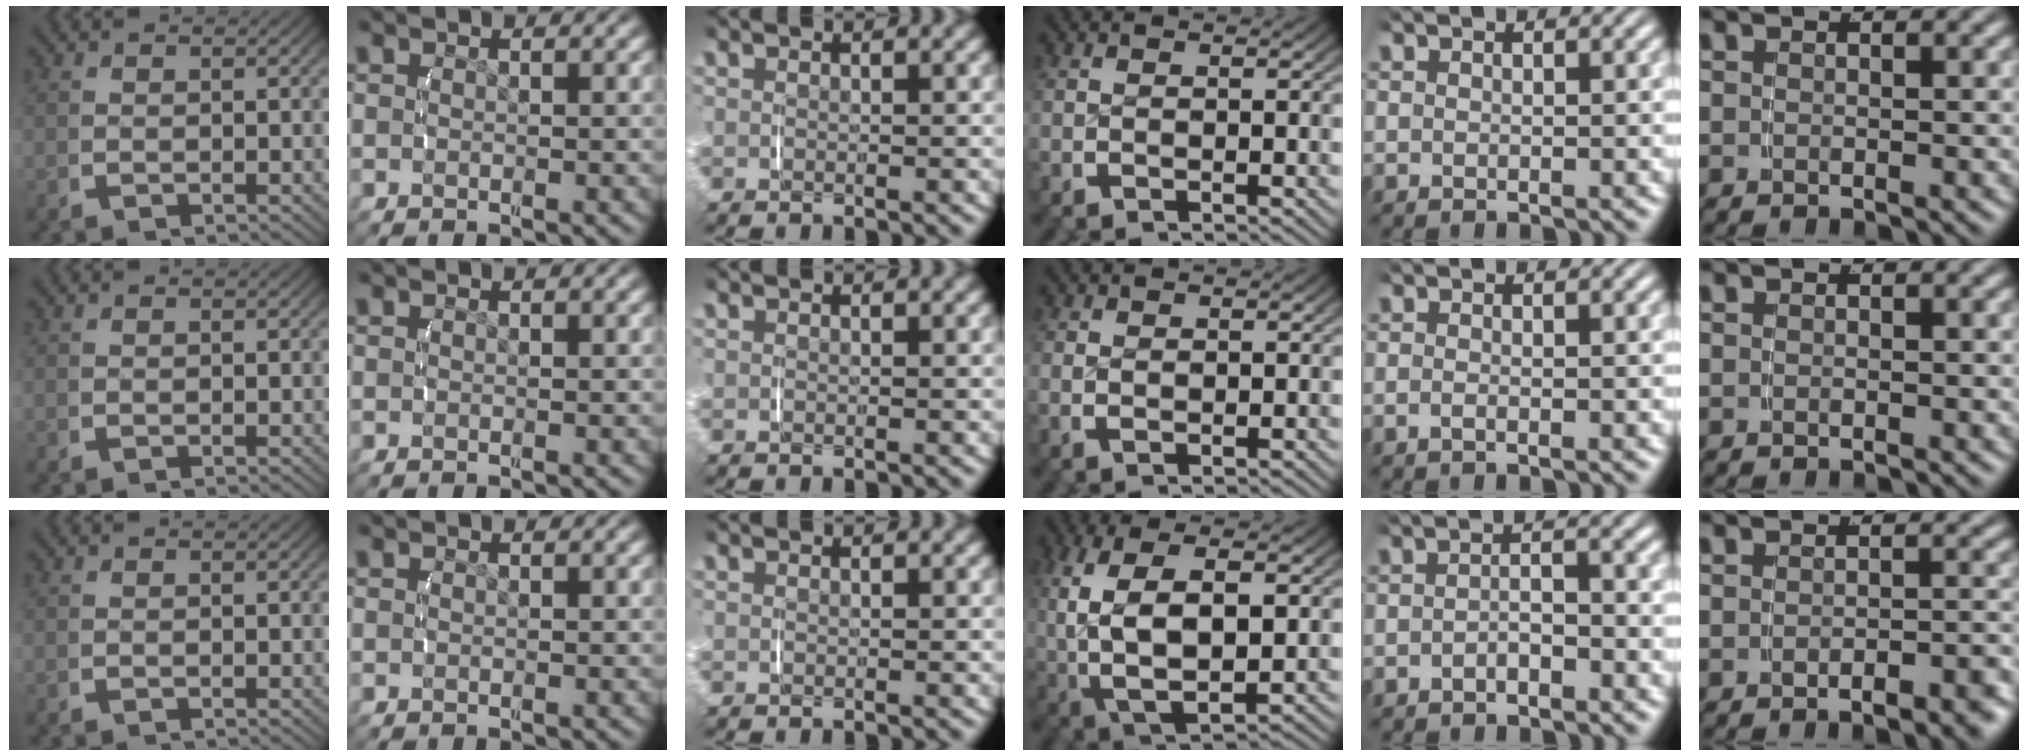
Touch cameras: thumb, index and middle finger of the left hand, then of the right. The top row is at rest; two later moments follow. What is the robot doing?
{"motion": "lift_and_place", "object": "napkin"}